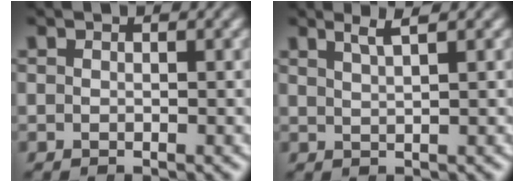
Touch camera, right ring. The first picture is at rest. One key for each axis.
{"total": 2.0, "fx": 1.5, "fy": -0.6, "fz": 1.2, "tx": -0.014, "ty": 0.010, "tz": 0.028}